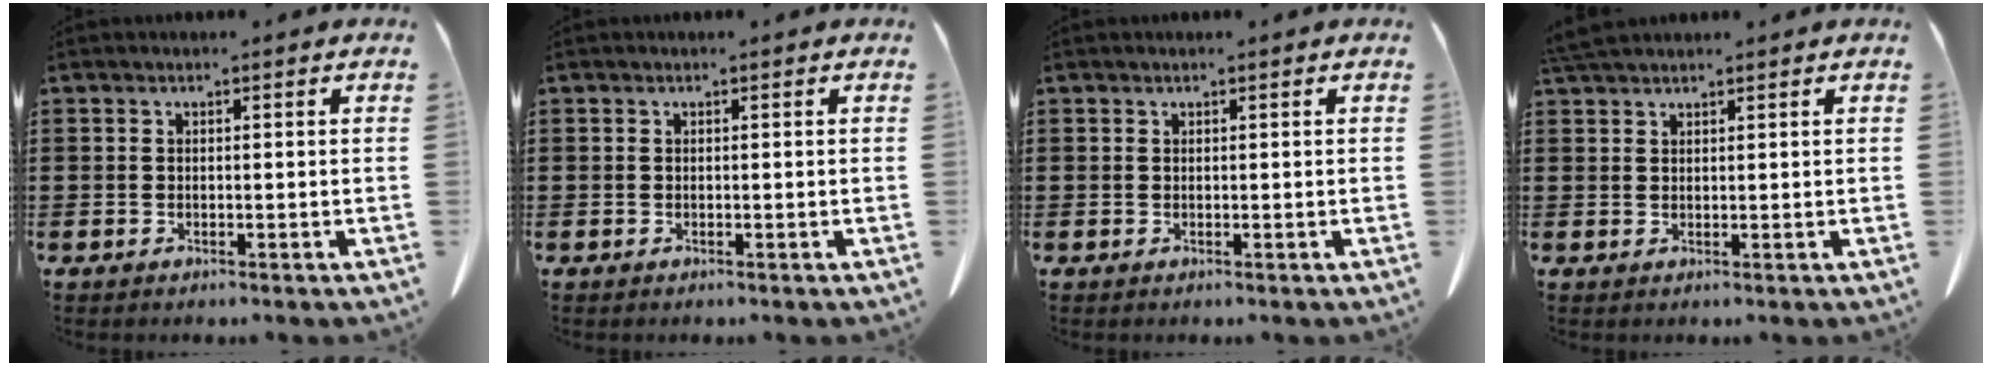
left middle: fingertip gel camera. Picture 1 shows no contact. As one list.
[{"total": 0.0}, {"total": 0.0}, {"total": 2.4, "force": [2.2, 0.2, 0.9], "torque": [-0.025, 0.001, 0.044]}]